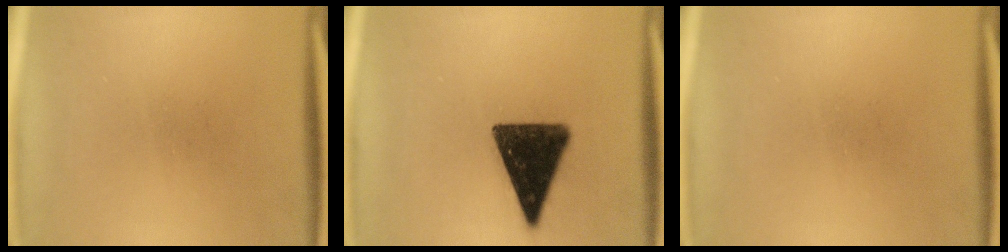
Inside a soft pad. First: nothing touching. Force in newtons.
{"total": 14.3}
{"total": 0.0}